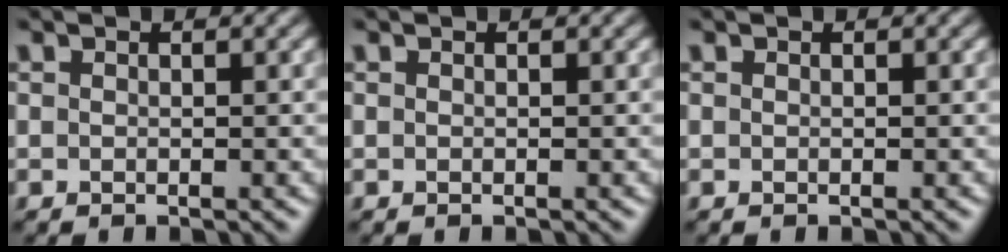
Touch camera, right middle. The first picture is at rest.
{"total": 0.0}
{"total": 0.0}